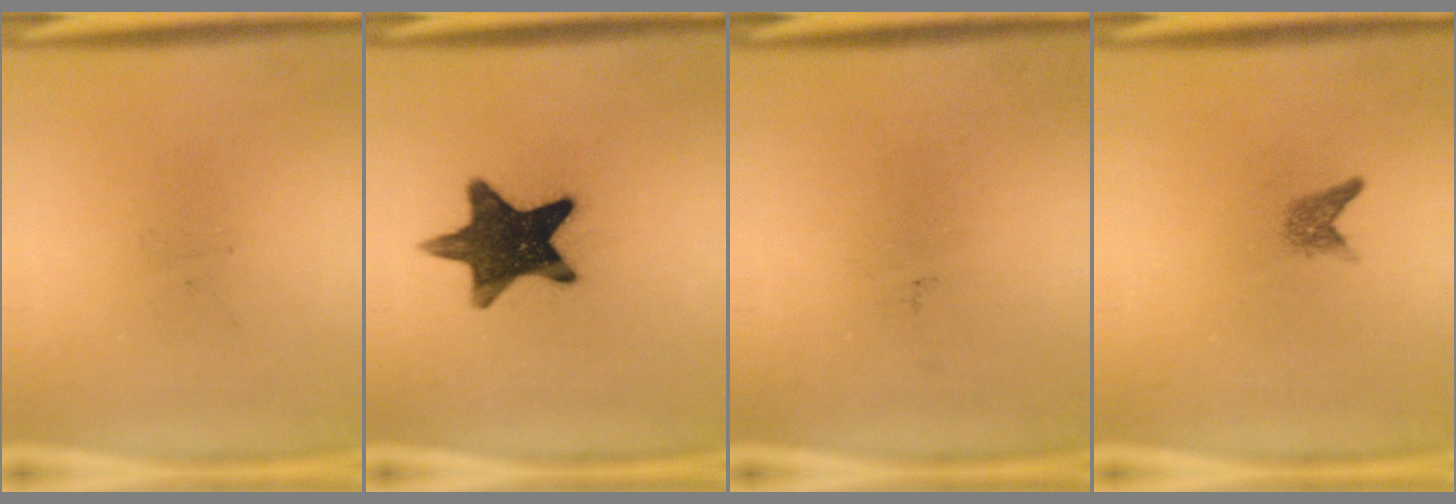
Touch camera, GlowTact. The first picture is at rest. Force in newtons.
{"total": 15.2}
{"total": 0.0}
{"total": 1.5}